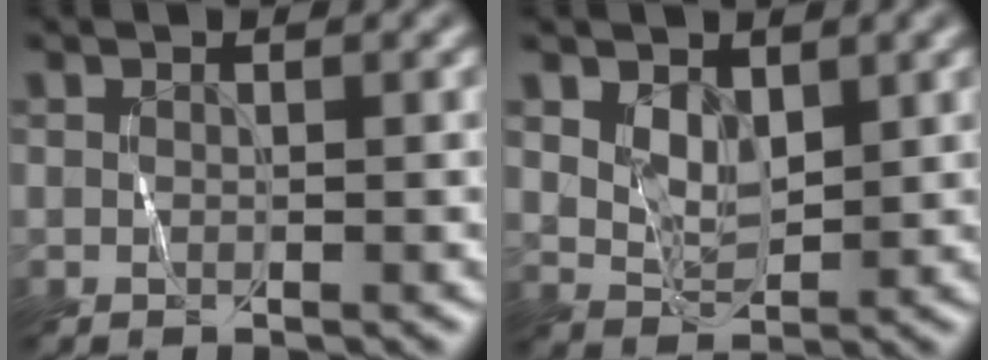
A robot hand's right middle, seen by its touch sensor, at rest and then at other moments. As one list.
[{"total": 2.8, "force": [1.2, 1.8, 1.8], "torque": [-0.041, -0.007, 0.030]}]